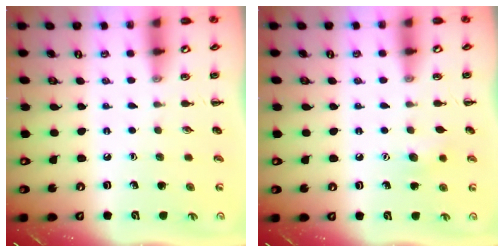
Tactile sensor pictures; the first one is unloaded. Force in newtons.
{"total": 6.5, "press": 6.3, "slide": 1.6}